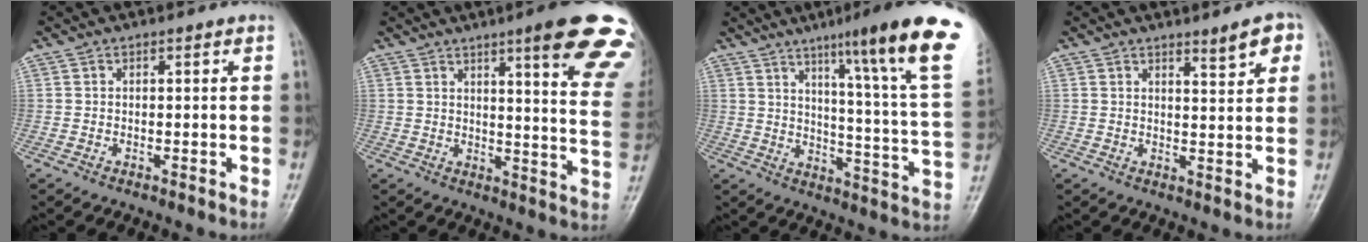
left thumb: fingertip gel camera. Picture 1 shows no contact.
{"total": 18.8, "force": [11.5, 2.2, 14.7], "torque": [-0.162, -0.050, 0.133]}
{"total": 14.9, "force": [8.4, 0.1, 12.3], "torque": [-0.153, -0.044, 0.094]}
{"total": 4.8, "force": [2.9, 1.3, 3.6], "torque": [-0.039, -0.019, 0.041]}